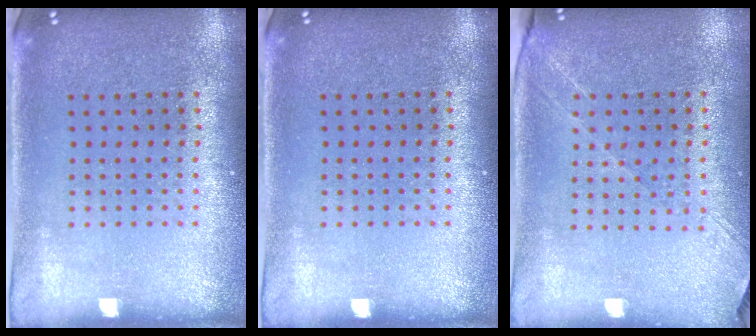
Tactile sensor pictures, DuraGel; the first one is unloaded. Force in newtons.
{"total": 0.0}
{"total": 1.3, "press": 1.2, "slide": 0.6}